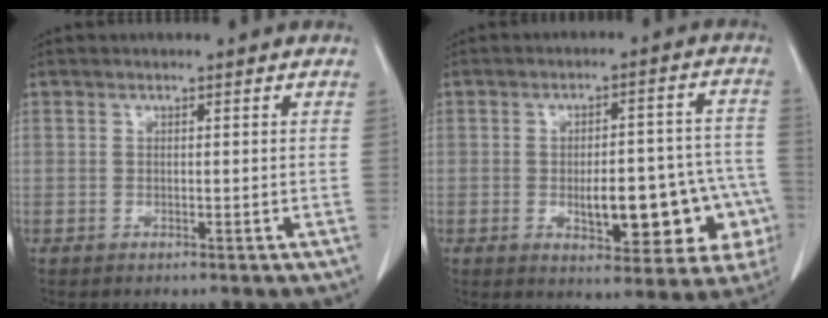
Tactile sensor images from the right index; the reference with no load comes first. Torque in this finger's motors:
{"motor_torque": [0.51, -0.27, 0.32, 0.11]}